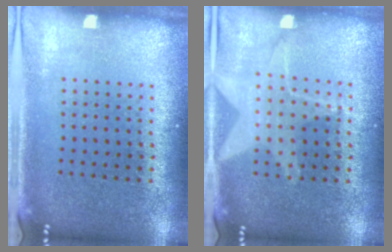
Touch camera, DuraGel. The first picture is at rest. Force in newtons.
{"total": 1.4, "press": 1.3, "slide": 0.4}